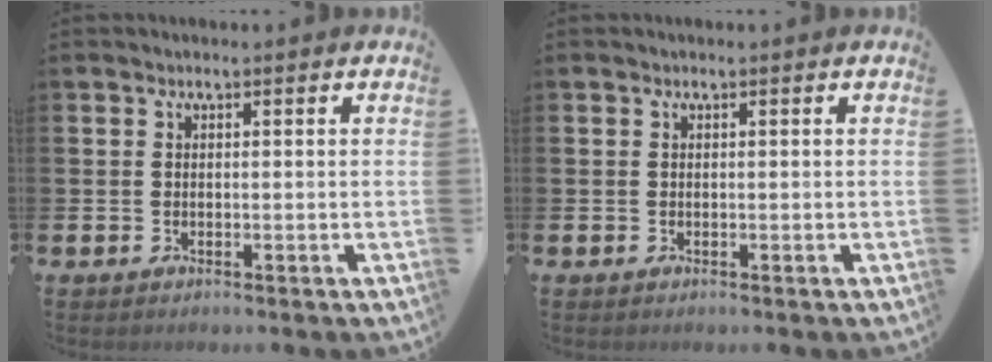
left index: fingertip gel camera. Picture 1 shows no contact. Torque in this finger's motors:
{"motor_torque": [0.00, 0.00, 0.00, 0.00]}